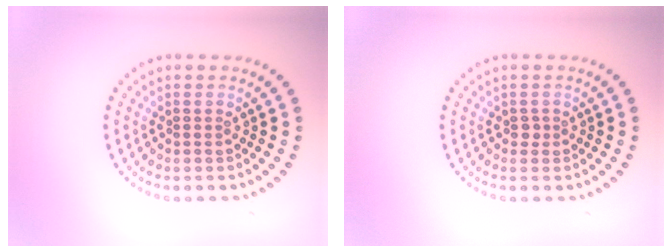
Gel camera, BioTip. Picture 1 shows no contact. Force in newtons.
{"total": 0.7, "press": 0.4, "slide": 0.5}